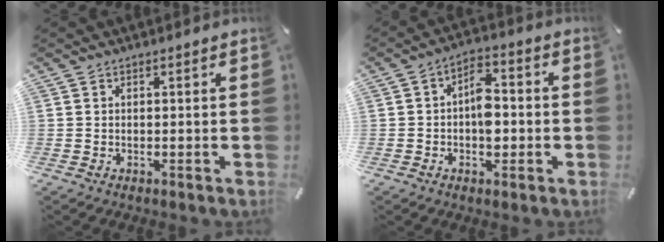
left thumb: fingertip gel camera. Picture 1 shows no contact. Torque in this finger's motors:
{"motor_torque": [1.33, 1.30, 0.91, 0.11, 0.07]}